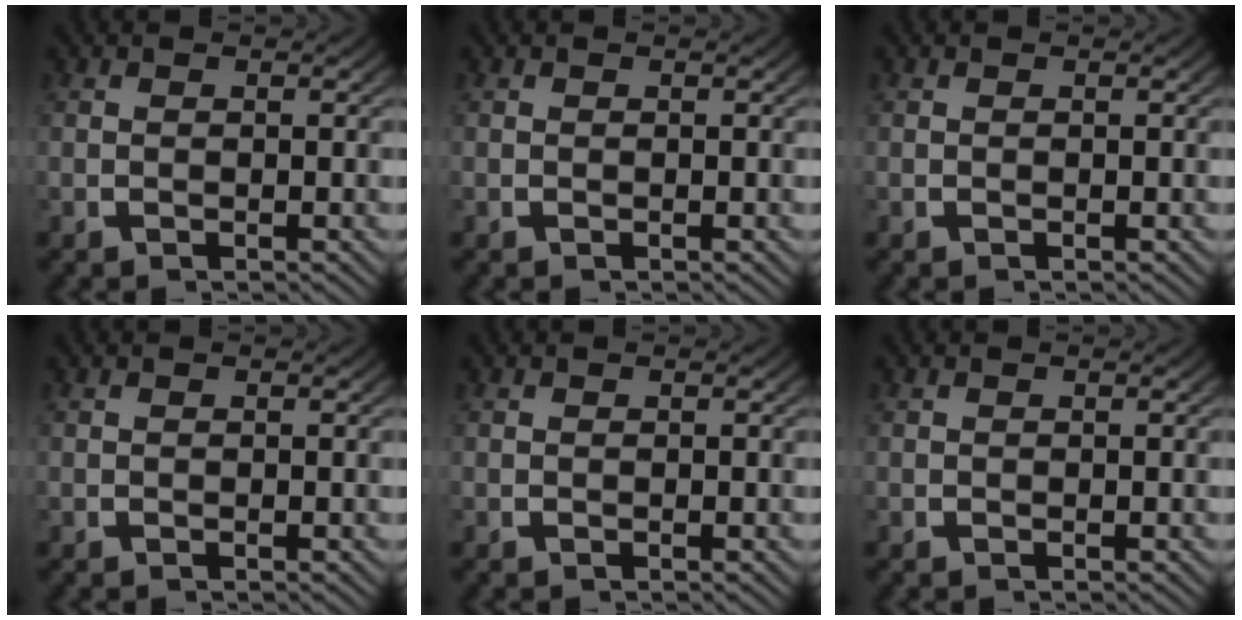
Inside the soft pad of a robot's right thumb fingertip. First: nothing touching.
{"total": 0.0}
{"total": 0.0}
{"total": 0.0}
{"total": 0.0}
{"total": 0.0}